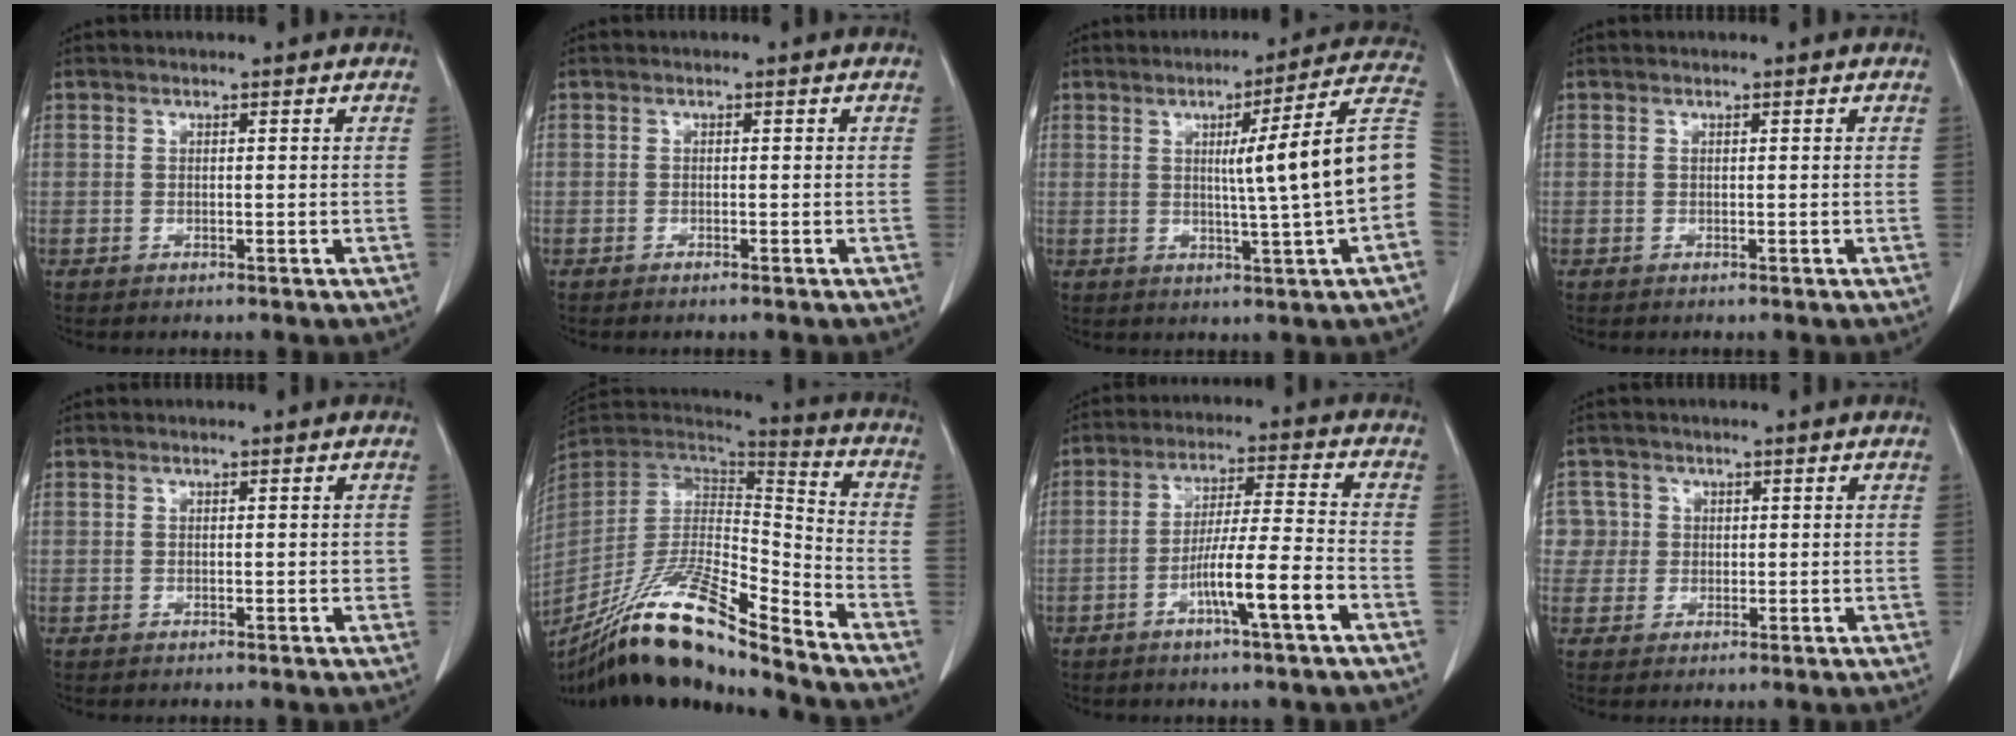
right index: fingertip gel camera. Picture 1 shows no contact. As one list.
[{"total": 0.7, "force": [-0.6, 0.0, 0.3], "torque": [-0.011, -0.001, -0.008]}, {"total": 14.1, "force": [0.2, -1.7, 14.0], "torque": [-0.180, 0.013, -0.003]}, {"total": 0.0}, {"total": 0.8, "force": [0.0, 0.5, 0.6], "torque": [-0.003, 0.003, 0.001]}, {"total": 19.0, "force": [-15.0, 1.3, 11.6], "torque": [-0.225, -0.005, -0.278]}, {"total": 9.3, "force": [-4.3, -0.5, 8.3], "torque": [-0.151, 0.003, -0.075]}, {"total": 3.5, "force": [0.6, 3.4, -0.3], "torque": [0.023, 0.011, 0.011]}]